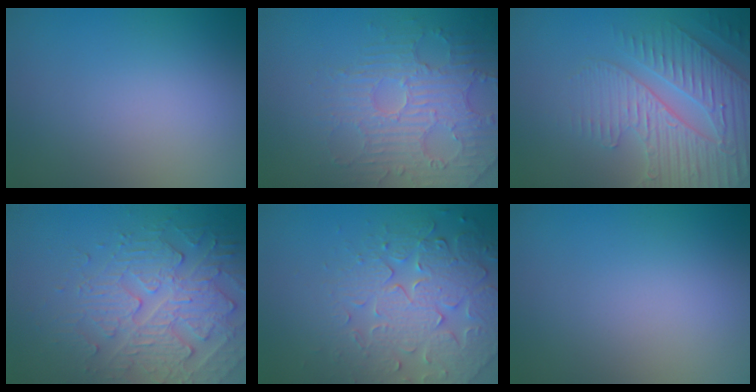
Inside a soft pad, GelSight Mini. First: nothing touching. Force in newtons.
{"total": 4.6, "press": 3.6, "slide": 2.9}
{"total": 4.9, "press": 4.4, "slide": 2.0}
{"total": 5.1, "press": 4.3, "slide": 2.8}
{"total": 5.5, "press": 5.0, "slide": 2.1}
{"total": 0.0}